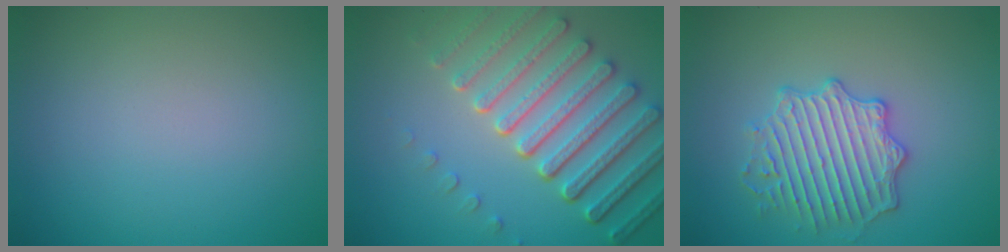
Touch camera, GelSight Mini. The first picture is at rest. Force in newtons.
{"total": 7.5, "press": 5.7, "slide": 5.0}
{"total": 4.0, "press": 4.0, "slide": 0.2}